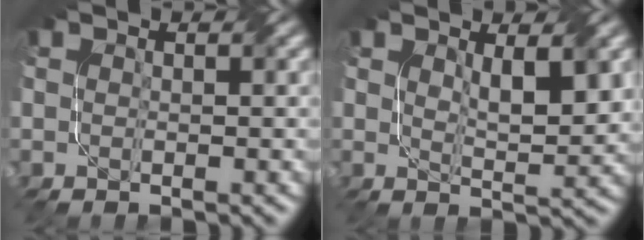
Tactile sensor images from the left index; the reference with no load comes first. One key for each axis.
{"total": 3.5, "fx": 1.4, "fy": 1.0, "fz": 3.0, "tx": -0.055, "ty": -0.007, "tz": 0.027}